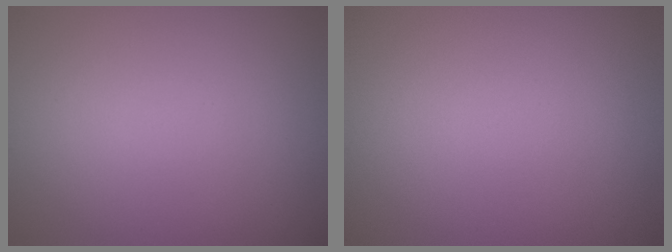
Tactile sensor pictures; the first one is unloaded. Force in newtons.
{"total": 0.0}